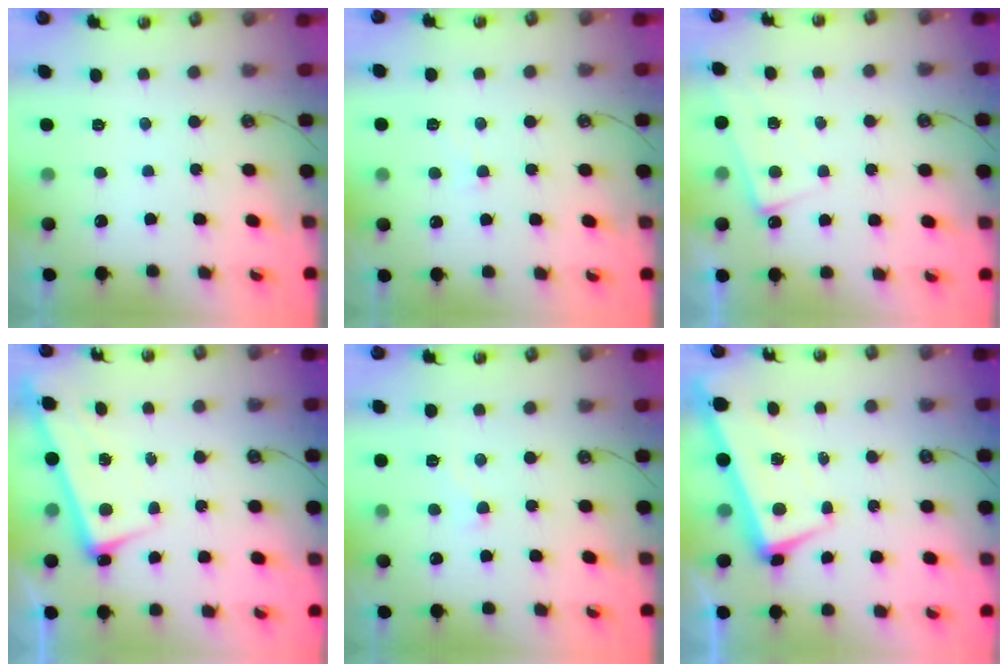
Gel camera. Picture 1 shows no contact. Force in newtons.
{"total": 0.6, "press": 0.3, "slide": 0.6}
{"total": 1.0, "press": 0.9, "slide": 0.3}
{"total": 2.7, "press": 2.6, "slide": 0.7}
{"total": 1.9, "press": 1.8, "slide": 0.6}
{"total": 2.2, "press": 2.1, "slide": 0.7}